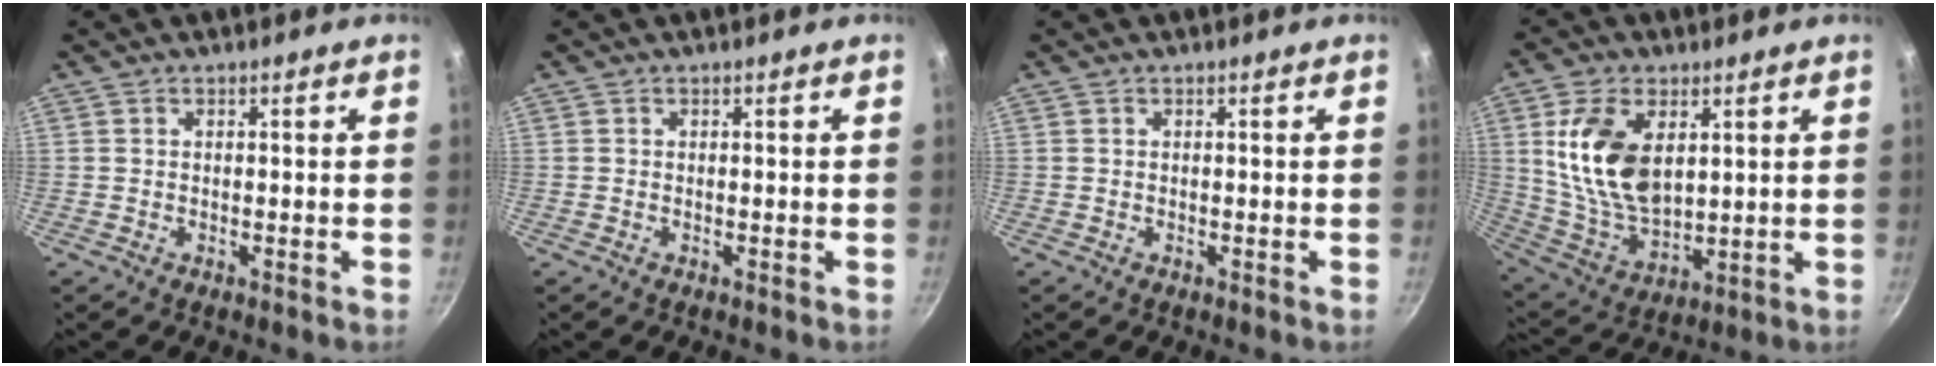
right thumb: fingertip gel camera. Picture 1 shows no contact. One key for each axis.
{"total": 0.0}
{"total": 0.0}
{"total": 15.5, "fx": 4.0, "fy": 9.2, "fz": 11.8, "tx": -0.207, "ty": -0.028, "tz": 0.089}